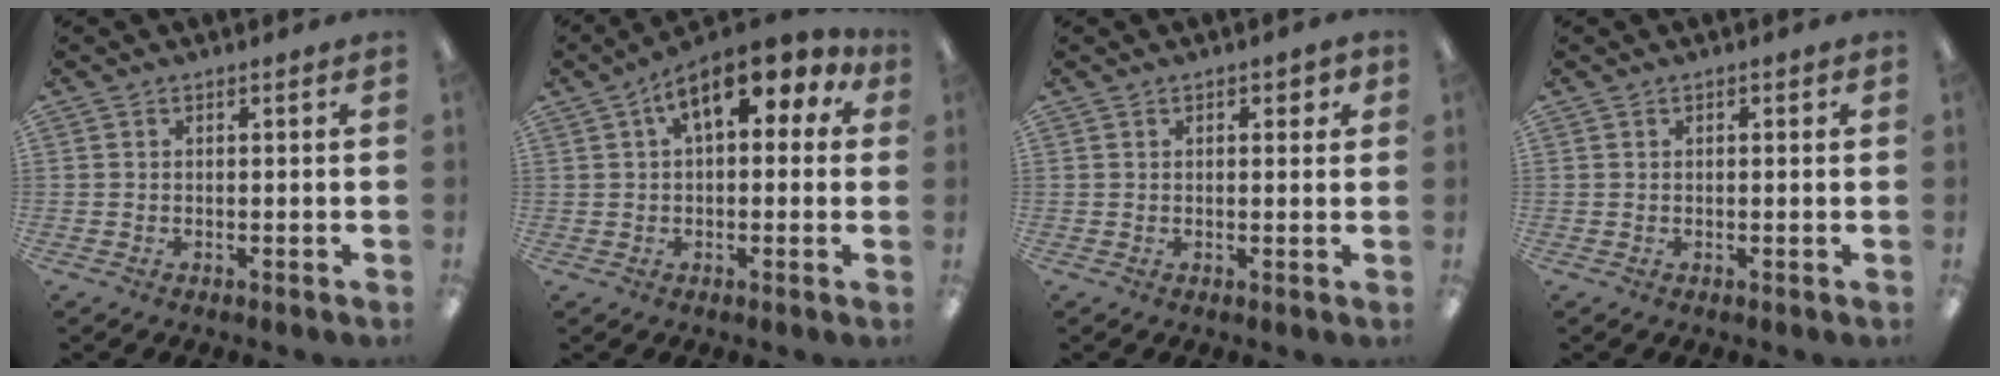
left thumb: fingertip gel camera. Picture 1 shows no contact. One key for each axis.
{"total": 11.9, "fx": 5.4, "fy": 5.3, "fz": 9.1, "tx": -0.138, "ty": -0.008, "tz": 0.090}
{"total": 2.1, "fx": 0.9, "fy": 1.2, "fz": 1.5, "tx": -0.014, "ty": -0.001, "tz": 0.011}
{"total": 0.5, "fx": 0.2, "fy": 0.3, "fz": 0.4, "tx": -0.007, "ty": 0.004, "tz": 0.004}